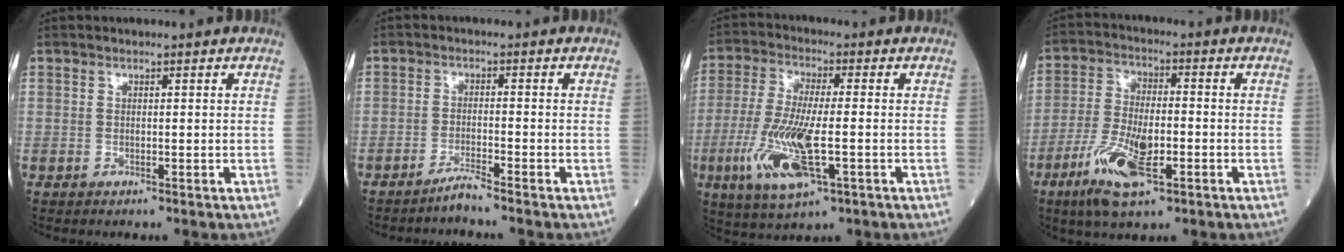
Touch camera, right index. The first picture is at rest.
{"total": 2.4, "force": [-2.2, -0.7, 0.9], "torque": [-0.016, -0.006, -0.042]}
{"total": 12.8, "force": [-3.7, 2.8, 12.0], "torque": [-0.253, -0.021, -0.063]}
{"total": 11.1, "force": [-4.9, 3.3, 9.4], "torque": [-0.196, -0.013, -0.087]}